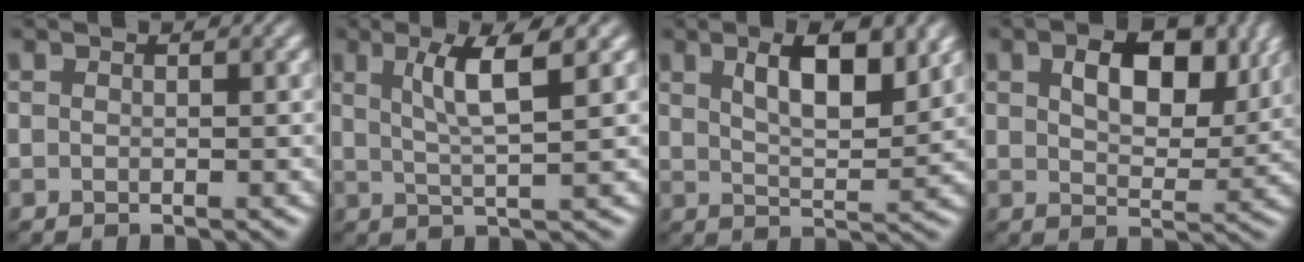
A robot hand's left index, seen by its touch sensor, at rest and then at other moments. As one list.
[{"total": 4.8, "force": [1.8, 0.8, 4.3], "torque": [-0.074, -0.001, 0.033]}, {"total": 6.1, "force": [2.9, 2.1, 4.9], "torque": [-0.078, -0.002, 0.048]}, {"total": 6.7, "force": [2.6, 3.8, 4.9], "torque": [-0.081, -0.005, 0.040]}]